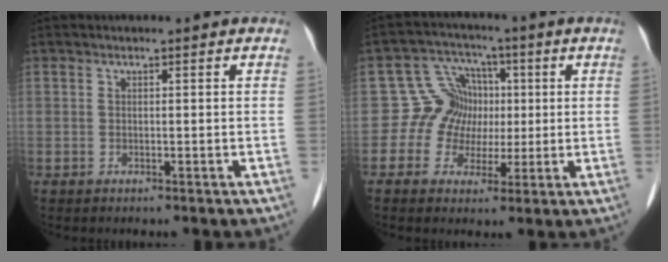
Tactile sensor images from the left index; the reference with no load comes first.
{"total": 7.2, "force": [0.2, 7.1, 1.2], "torque": [-0.014, 0.031, 0.001]}